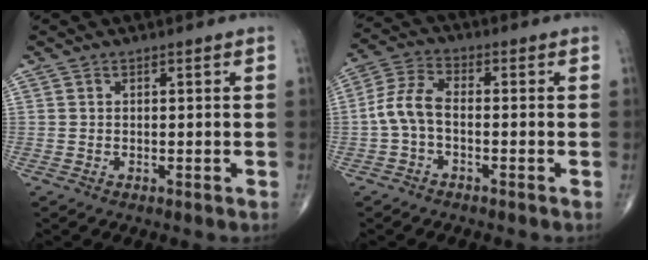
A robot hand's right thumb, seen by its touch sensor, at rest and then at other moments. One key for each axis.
{"total": 6.5, "fx": -1.3, "fy": 3.4, "fz": 5.4, "tx": -0.118, "ty": 0.023, "tz": -0.036}